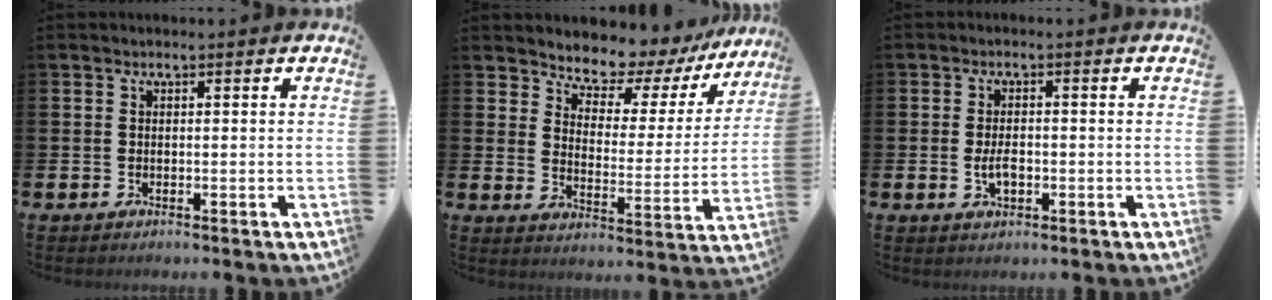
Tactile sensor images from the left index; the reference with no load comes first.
{"total": 6.7, "force": [6.3, 2.1, 0.8], "torque": [-0.042, -0.058, 0.105]}
{"total": 2.8, "force": [-0.4, 1.5, 2.4], "torque": [-0.031, -0.002, -0.011]}